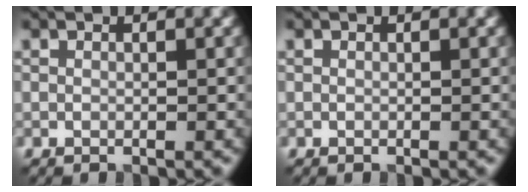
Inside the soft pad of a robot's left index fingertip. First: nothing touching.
{"total": 0.0}